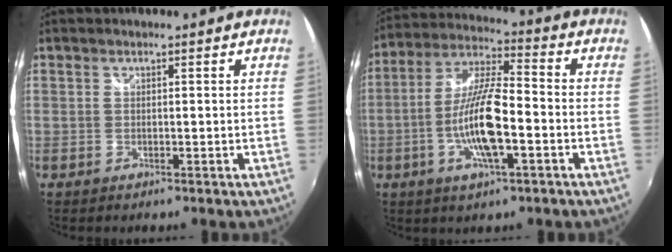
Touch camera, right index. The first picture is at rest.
{"total": 13.3, "force": [-4.0, 3.1, 12.3], "torque": [-0.251, -0.001, -0.078]}